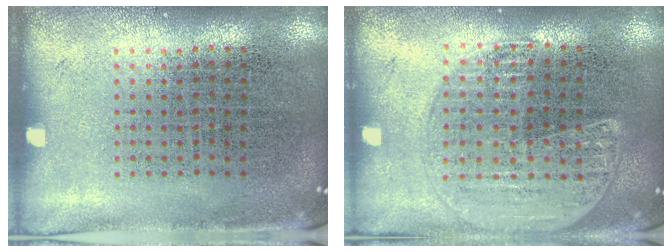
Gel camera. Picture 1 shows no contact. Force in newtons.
{"total": 1.6, "press": 1.6, "slide": 0.5}